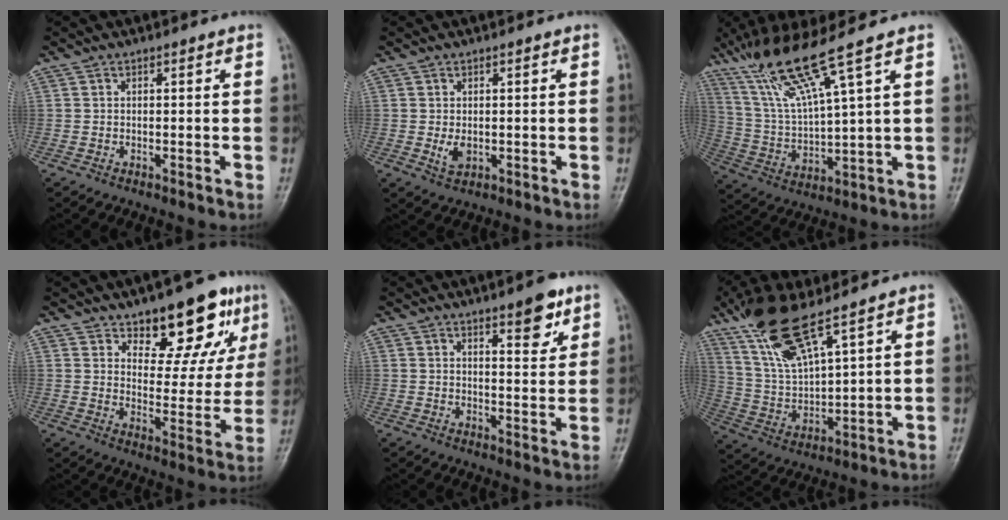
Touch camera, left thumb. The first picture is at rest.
{"total": 2.6, "force": [-0.1, 1.8, 1.9], "torque": [-0.026, -0.008, 0.003]}
{"total": 15.0, "force": [9.4, 0.5, 11.6], "torque": [-0.228, -0.038, 0.187]}
{"total": 14.9, "force": [9.4, 6.8, 9.3], "torque": [-0.064, -0.057, 0.137]}
{"total": 6.4, "force": [4.0, 2.0, 4.5], "torque": [-0.047, -0.024, 0.054]}
{"total": 13.7, "force": [9.3, 3.0, 9.6], "torque": [-0.190, -0.042, 0.200]}